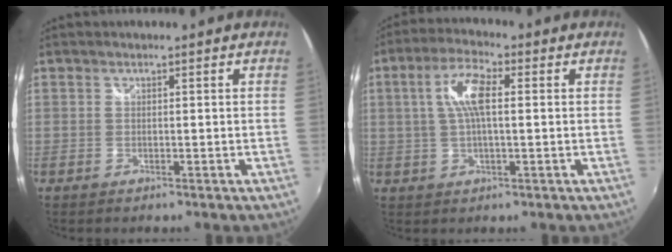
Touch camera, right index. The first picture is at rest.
{"total": 7.6, "force": [1.2, 2.3, 7.1], "torque": [-0.138, 0.012, 0.023]}